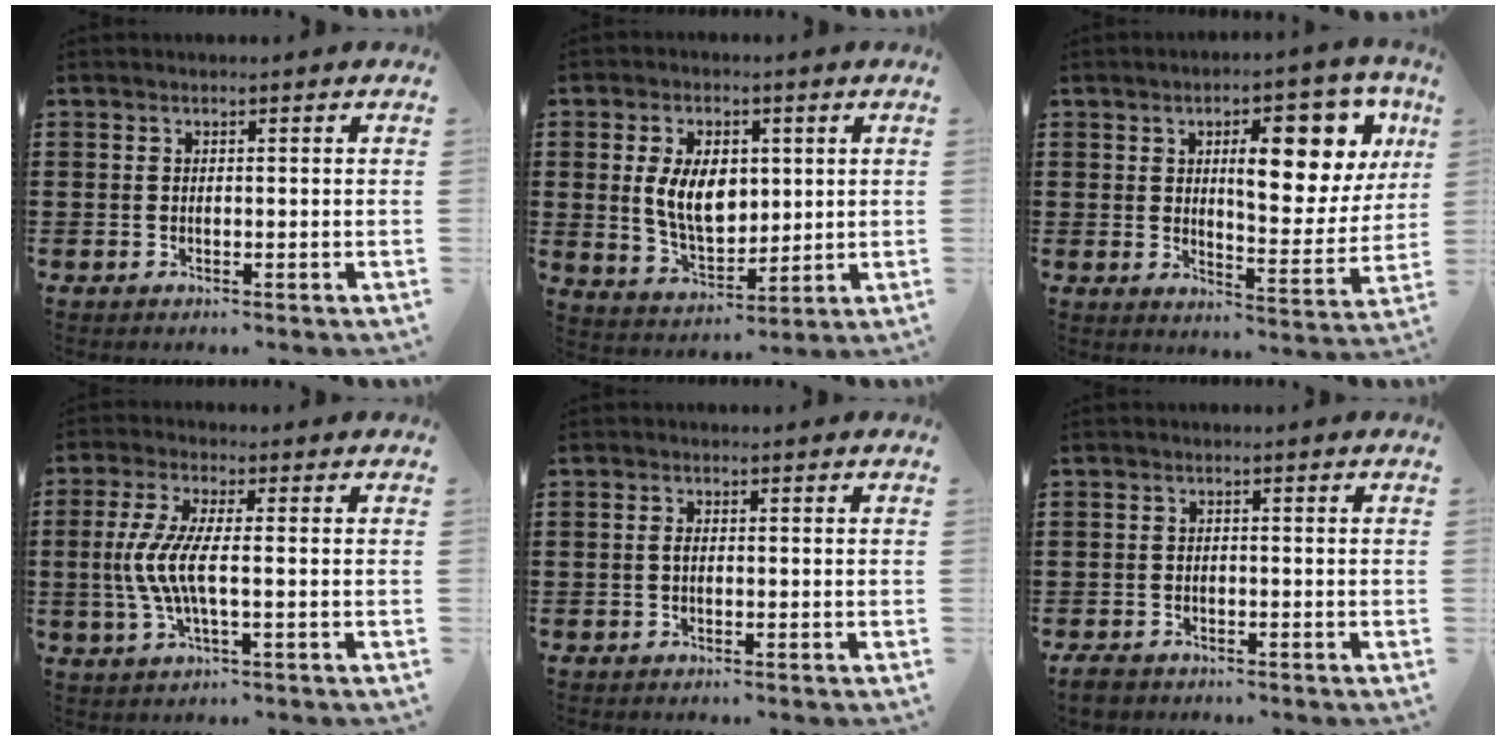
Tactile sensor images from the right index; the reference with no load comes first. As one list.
[{"total": 8.4, "force": [1.2, 5.3, 6.4], "torque": [-0.130, 0.005, 0.017]}, {"total": 11.6, "force": [4.9, 4.1, 9.7], "torque": [-0.131, -0.019, 0.072]}, {"total": 6.7, "force": [-0.9, 1.4, 6.5], "torque": [-0.158, -0.017, -0.029]}, {"total": 0.9, "force": [-0.2, 0.3, 0.8], "torque": [-0.024, -0.005, -0.006]}, {"total": 1.8, "force": [-1.6, 0.8, 0.3], "torque": [-0.016, 0.003, -0.037]}]